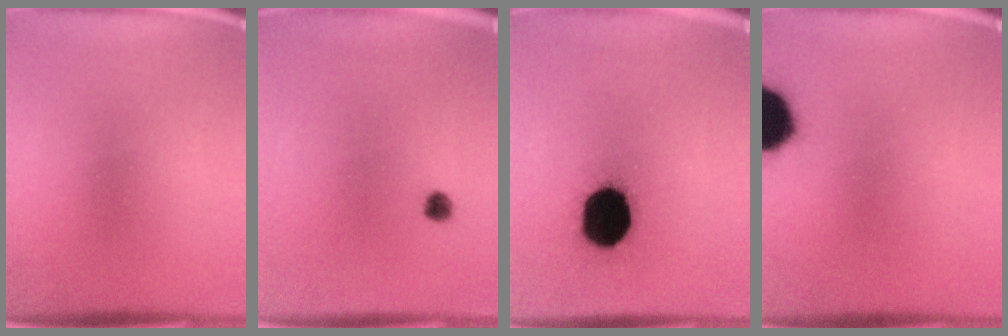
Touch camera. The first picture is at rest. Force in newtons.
{"total": 1.8}
{"total": 19.7}
{"total": 17.8}